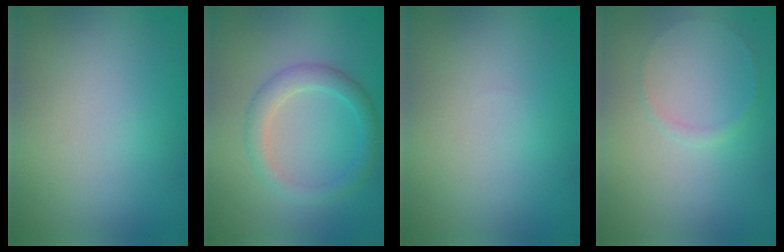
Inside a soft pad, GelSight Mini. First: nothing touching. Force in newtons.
{"total": 2.7, "press": 2.7, "slide": 0.1}
{"total": 0.0}
{"total": 0.7, "press": 0.7, "slide": 0.1}